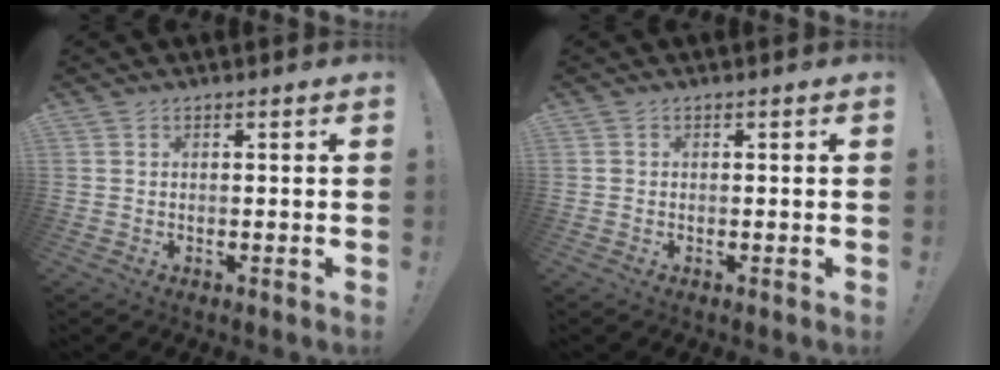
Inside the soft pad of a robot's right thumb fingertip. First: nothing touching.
{"total": 0.6, "force": [-0.2, 0.5, 0.0], "torque": [-0.001, 0.003, -0.002]}